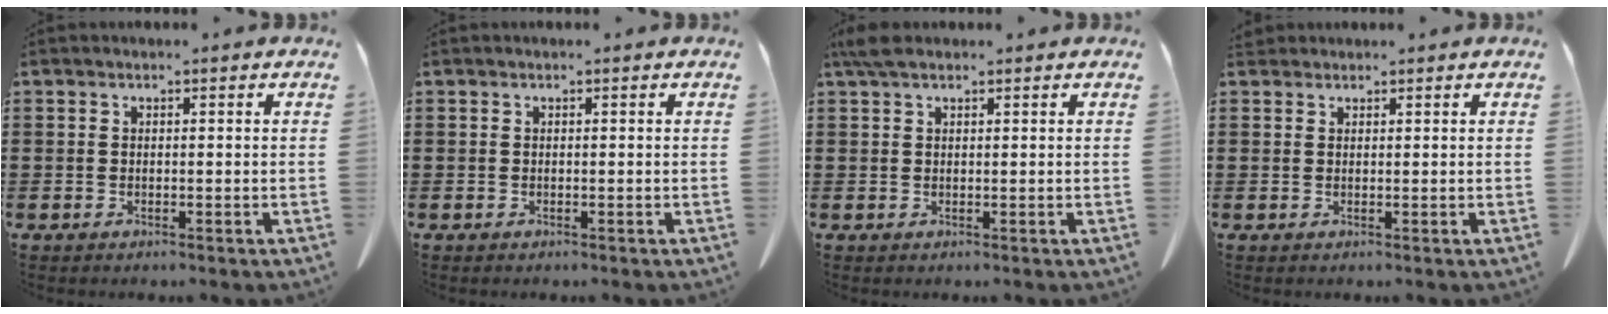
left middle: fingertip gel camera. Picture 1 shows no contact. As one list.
[{"total": 0.0}, {"total": 2.6, "force": [1.6, 1.0, 1.8], "torque": [-0.040, 0.003, 0.031]}, {"total": 1.2, "force": [1.1, 0.4, 0.2], "torque": [-0.008, 0.001, 0.022]}]